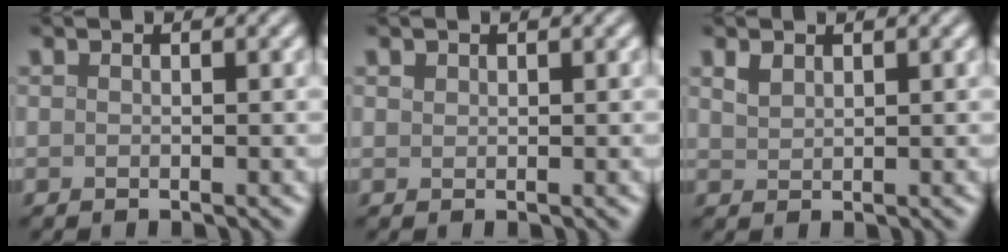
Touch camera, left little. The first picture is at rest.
{"total": 0.5, "force": [0.4, 0.3, 0.1], "torque": [-0.001, -0.001, 0.009]}
{"total": 1.2, "force": [1.0, 0.6, 0.5], "torque": [-0.016, 0.002, 0.023]}